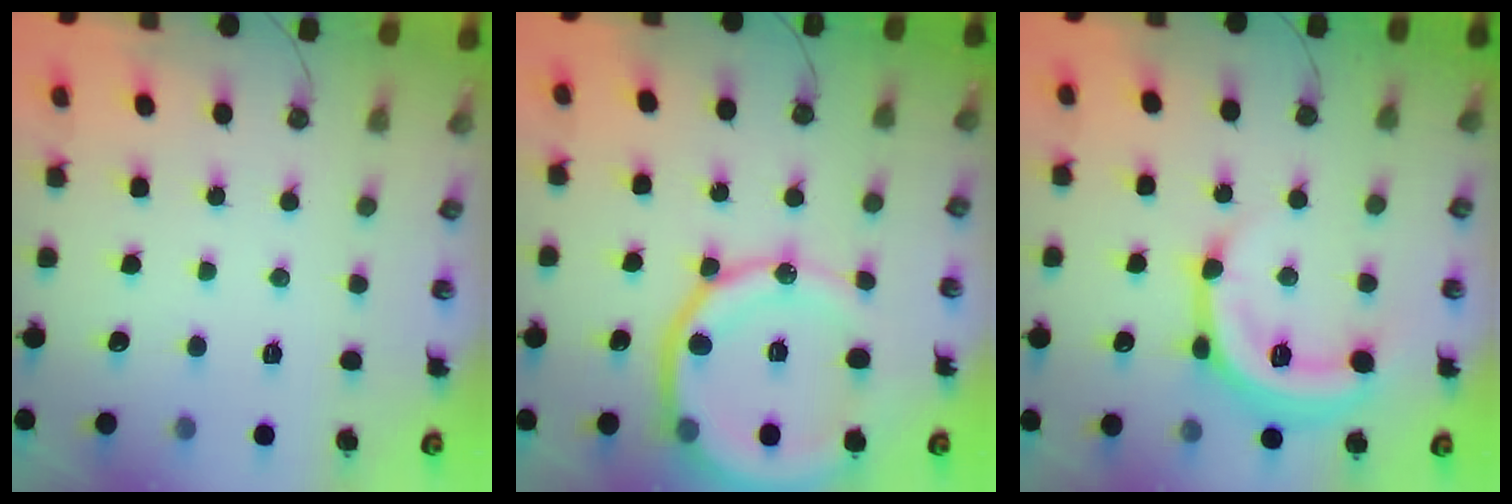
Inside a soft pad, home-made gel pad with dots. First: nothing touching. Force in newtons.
{"total": 17.7, "press": 17.6, "slide": 2.0}
{"total": 16.3, "press": 16.3, "slide": 0.1}